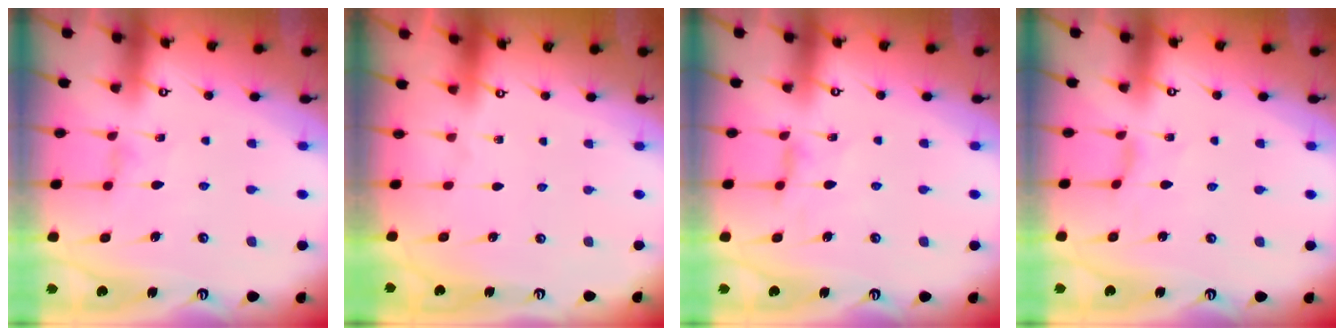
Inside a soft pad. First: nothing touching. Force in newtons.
{"total": 0.0}
{"total": 2.5, "press": 2.5, "slide": 0.5}
{"total": 1.4, "press": 1.4, "slide": 0.3}